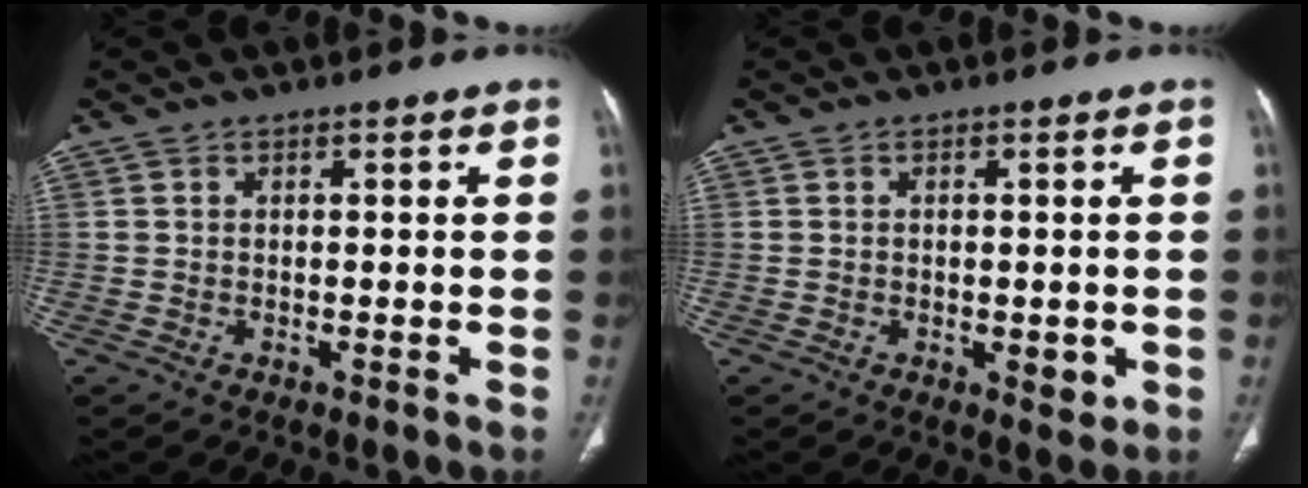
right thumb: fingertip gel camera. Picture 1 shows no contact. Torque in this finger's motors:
{"motor_torque": [0.28, 1.19, -0.22, 0.11, 0.11]}